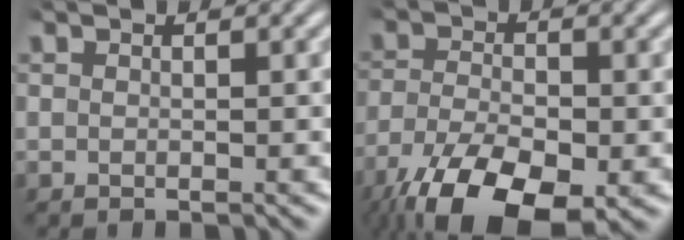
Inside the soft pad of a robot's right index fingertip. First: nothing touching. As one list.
[{"total": 9.1, "force": [-5.2, 4.6, 5.9], "torque": [-0.115, -0.036, -0.066]}]